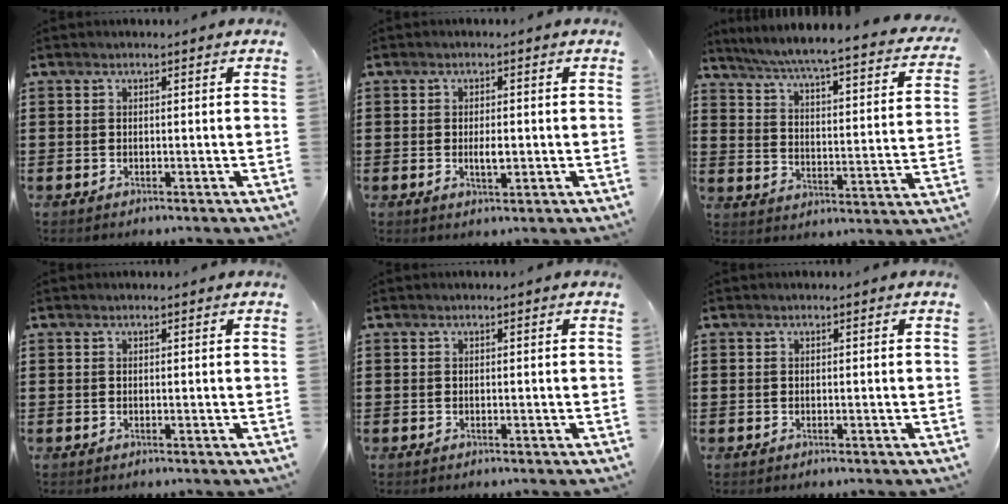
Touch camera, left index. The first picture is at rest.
{"total": 2.5, "force": [-0.2, 0.9, 2.3], "torque": [-0.043, -0.001, -0.005]}
{"total": 4.5, "force": [4.0, -0.9, 1.9], "torque": [-0.057, -0.041, 0.058]}
{"total": 0.0}
{"total": 0.0}
{"total": 0.0}